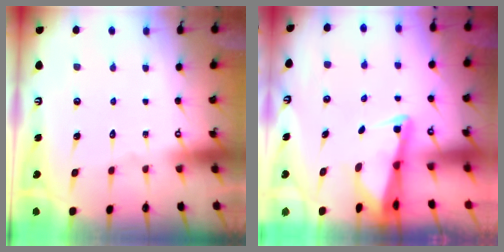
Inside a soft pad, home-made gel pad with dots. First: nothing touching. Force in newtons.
{"total": 2.6, "press": 2.6, "slide": 0.3}